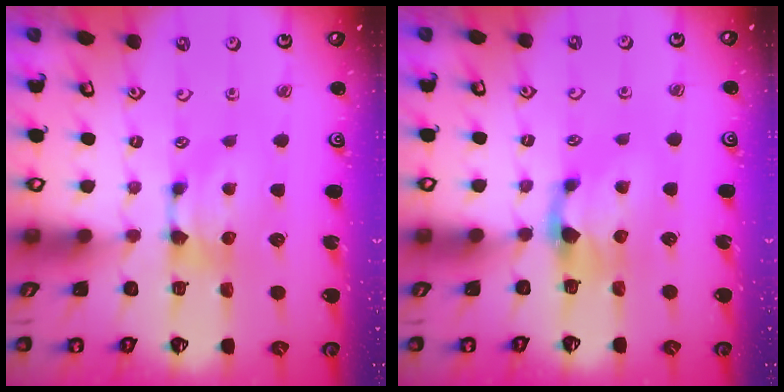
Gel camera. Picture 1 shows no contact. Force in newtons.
{"total": 1.2, "press": 0.1, "slide": 1.2}